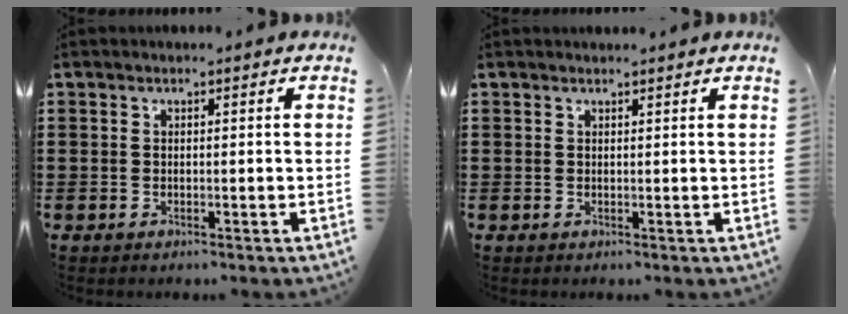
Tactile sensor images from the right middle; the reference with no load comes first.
{"total": 0.0}